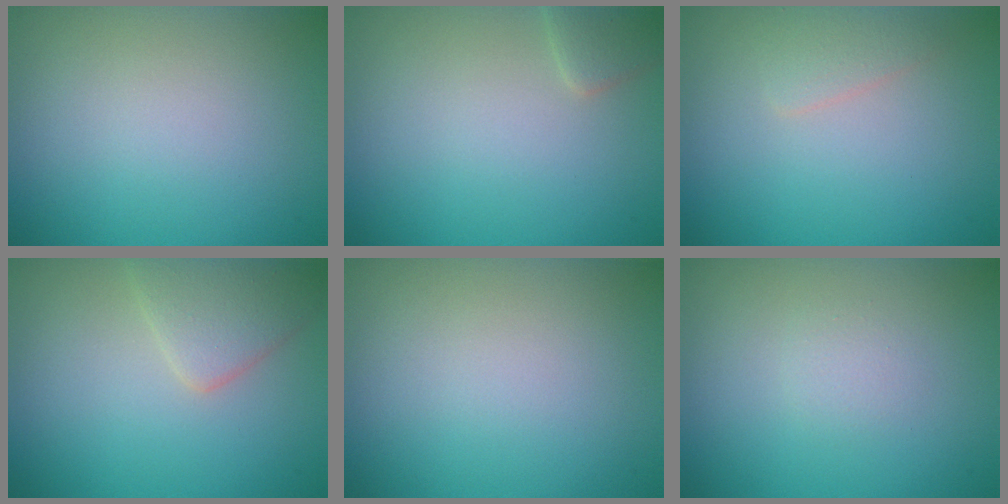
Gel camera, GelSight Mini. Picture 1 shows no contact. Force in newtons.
{"total": 1.7, "press": 1.7, "slide": 0.1}
{"total": 1.3, "press": 1.3, "slide": 0.1}
{"total": 3.1, "press": 3.1, "slide": 0.1}
{"total": 0.0}
{"total": 0.8, "press": 0.8, "slide": 0.0}